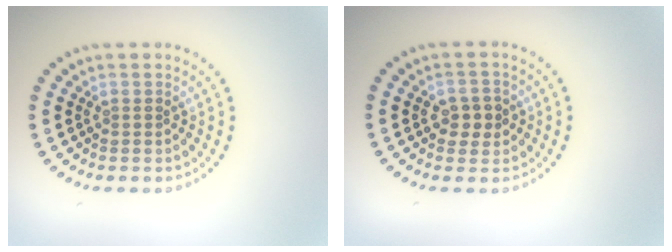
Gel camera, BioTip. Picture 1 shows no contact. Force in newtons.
{"total": 2.4, "press": 2.4, "slide": 0.4}